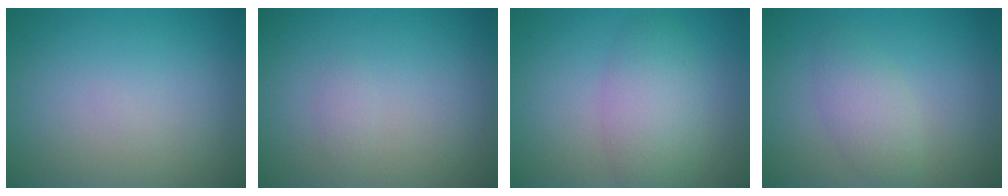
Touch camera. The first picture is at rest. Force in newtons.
{"total": 0.7, "press": 0.7, "slide": 0.0}
{"total": 4.2, "press": 4.2, "slide": 0.1}
{"total": 2.7, "press": 2.7, "slide": 0.2}